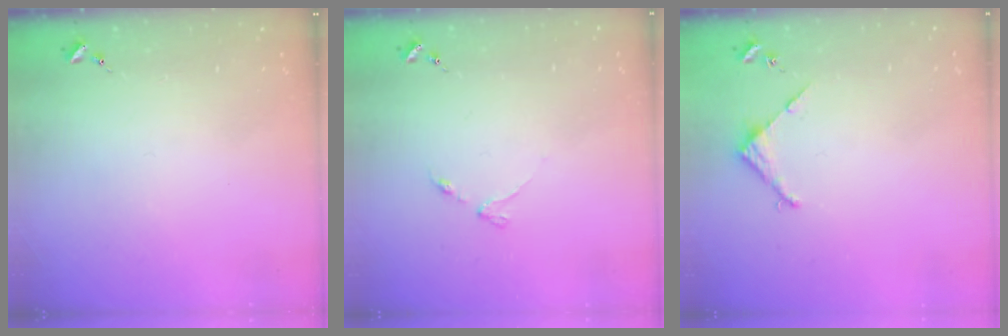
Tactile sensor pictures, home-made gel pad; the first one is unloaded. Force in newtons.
{"total": 3.2, "press": 3.1, "slide": 0.5}
{"total": 2.9, "press": 2.8, "slide": 0.2}